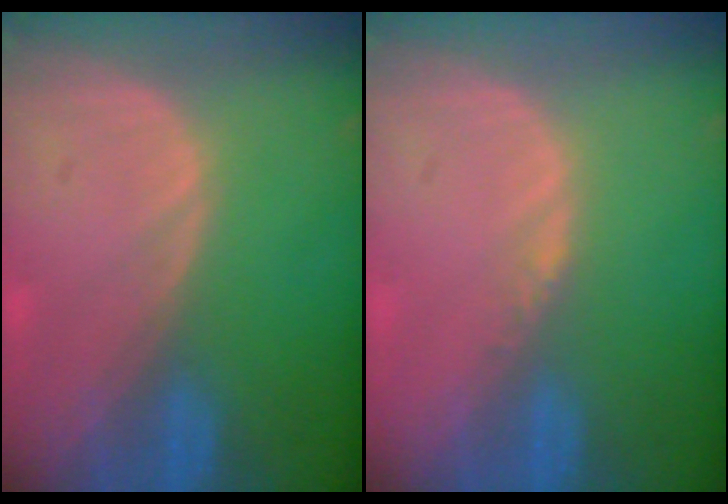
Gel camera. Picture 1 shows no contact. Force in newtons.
{"total": 0.8, "press": 0.6, "slide": 0.4}